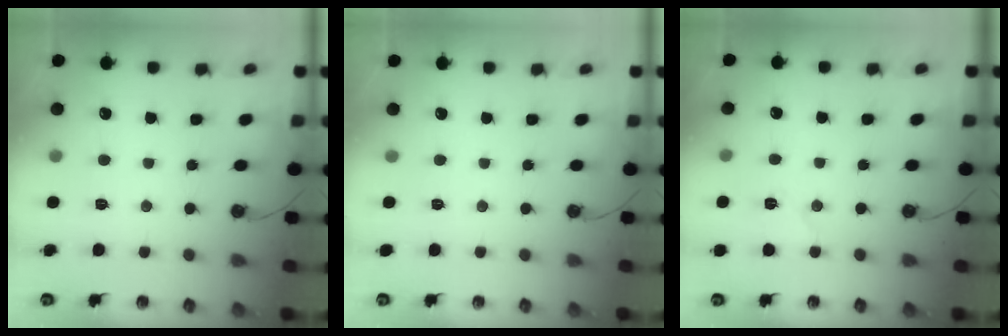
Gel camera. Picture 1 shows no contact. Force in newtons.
{"total": 0.0}
{"total": 5.9, "press": 5.6, "slide": 2.0}